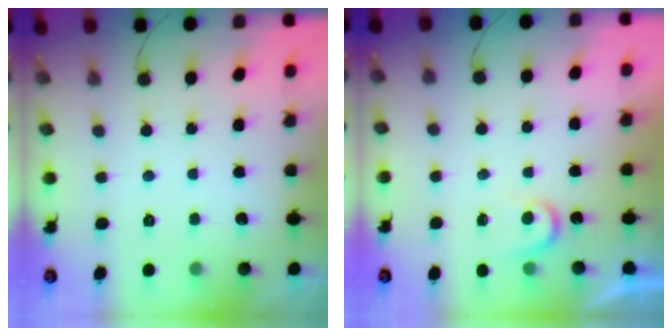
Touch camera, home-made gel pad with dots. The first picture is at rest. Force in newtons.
{"total": 3.7, "press": 3.7, "slide": 0.4}